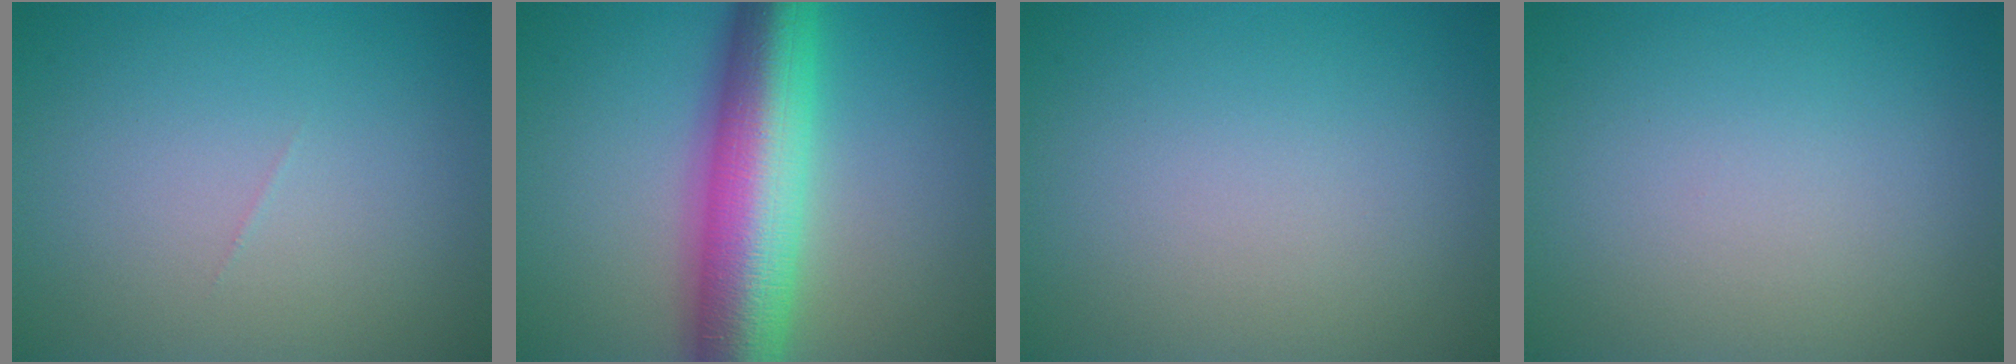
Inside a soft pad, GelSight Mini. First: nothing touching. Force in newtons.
{"total": 11.4, "press": 11.4, "slide": 0.2}
{"total": 0.0}
{"total": 0.0}